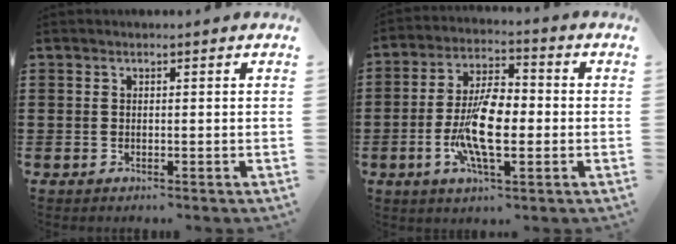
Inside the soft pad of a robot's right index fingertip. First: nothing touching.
{"total": 10.4, "force": [-2.0, 4.3, 9.2], "torque": [-0.196, -0.002, -0.040]}